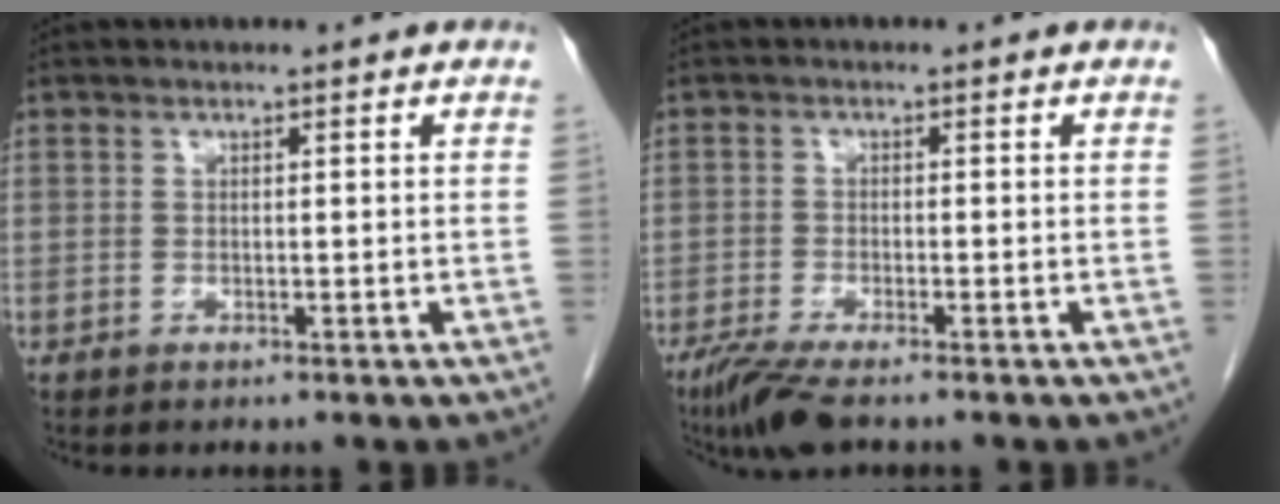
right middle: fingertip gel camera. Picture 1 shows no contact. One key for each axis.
{"total": 5.5, "fx": -4.1, "fy": 0.5, "fz": 3.6, "tx": -0.071, "ty": -0.016, "tz": -0.072}